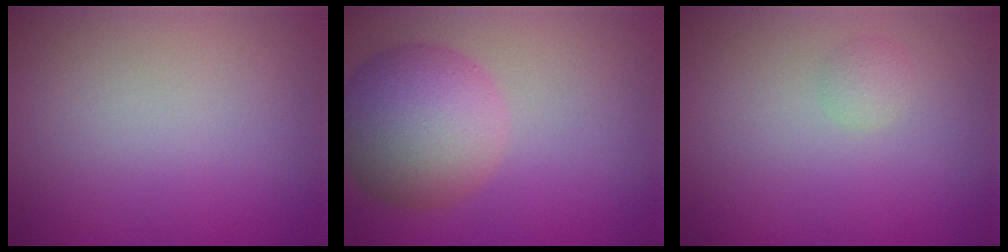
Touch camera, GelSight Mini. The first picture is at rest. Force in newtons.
{"total": 7.6, "press": 7.6, "slide": 0.3}
{"total": 1.0, "press": 1.0, "slide": 0.1}